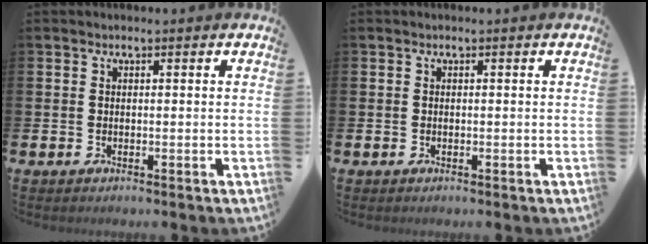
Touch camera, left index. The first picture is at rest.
{"total": 0.0}